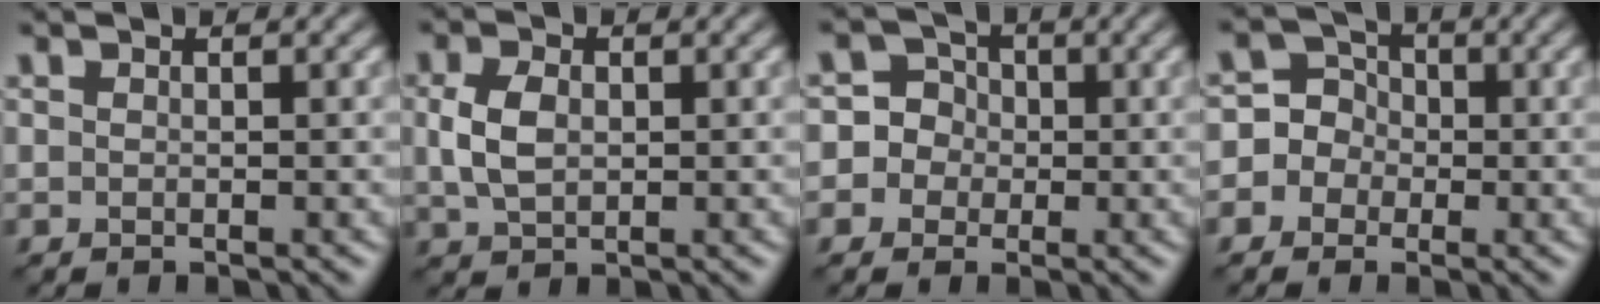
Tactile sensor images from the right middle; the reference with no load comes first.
{"total": 3.5, "force": [0.4, 2.4, 2.5], "torque": [-0.061, 0.001, 0.008]}
{"total": 5.8, "force": [-0.8, 5.7, 0.8], "torque": [0.005, 0.022, -0.038]}
{"total": 5.4, "force": [-1.3, 5.2, 0.7], "torque": [0.006, 0.025, -0.055]}